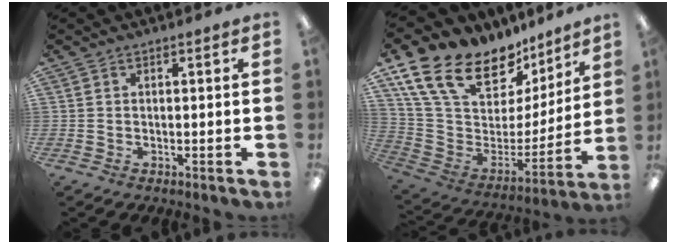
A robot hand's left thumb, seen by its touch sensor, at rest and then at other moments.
{"total": 21.2, "force": [15.9, 10.3, 9.6], "torque": [-0.184, -0.117, 0.297]}